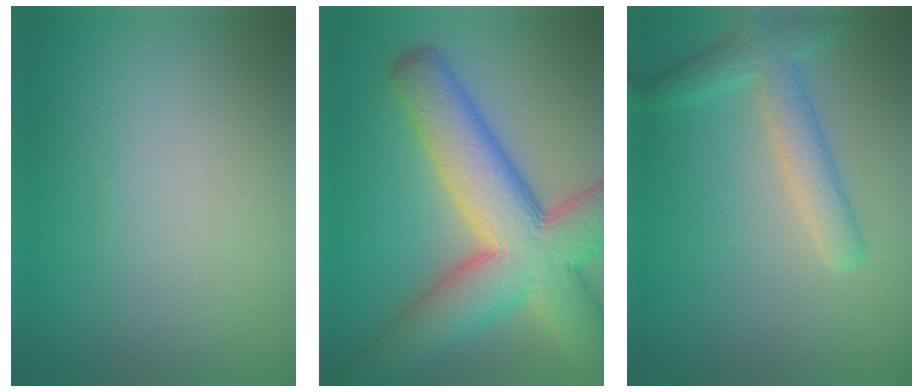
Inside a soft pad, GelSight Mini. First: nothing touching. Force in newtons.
{"total": 13.0, "press": 13.0, "slide": 0.9}
{"total": 3.6, "press": 3.6, "slide": 0.2}